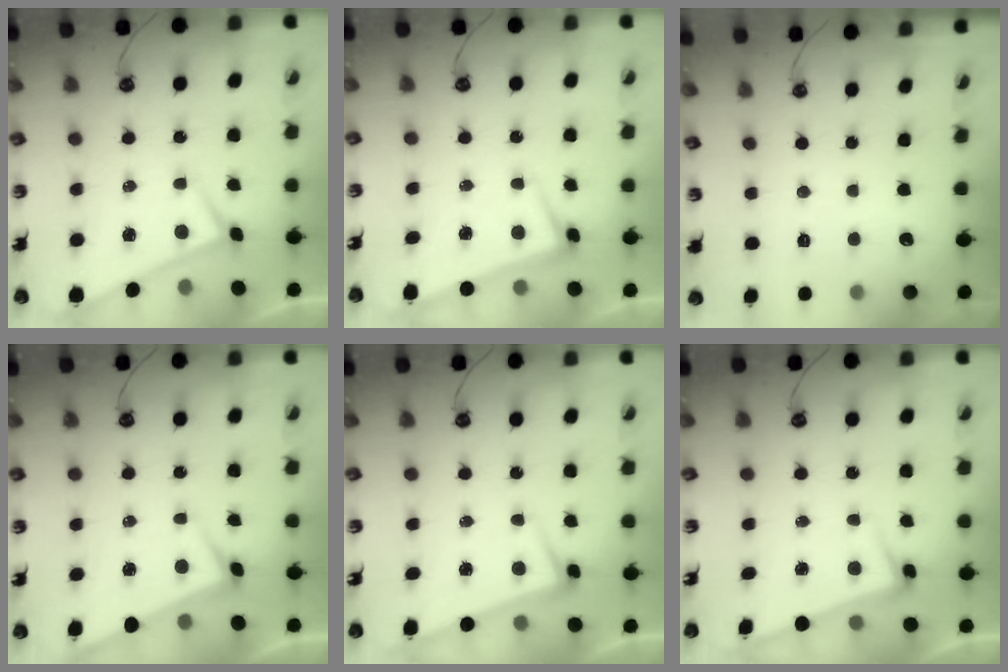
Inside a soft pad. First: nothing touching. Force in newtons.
{"total": 1.5, "press": 0.5, "slide": 1.4}
{"total": 0.0}
{"total": 3.0, "press": 3.0, "slide": 0.2}
{"total": 3.3, "press": 3.1, "slide": 1.1}
{"total": 3.3, "press": 3.1, "slide": 1.1}